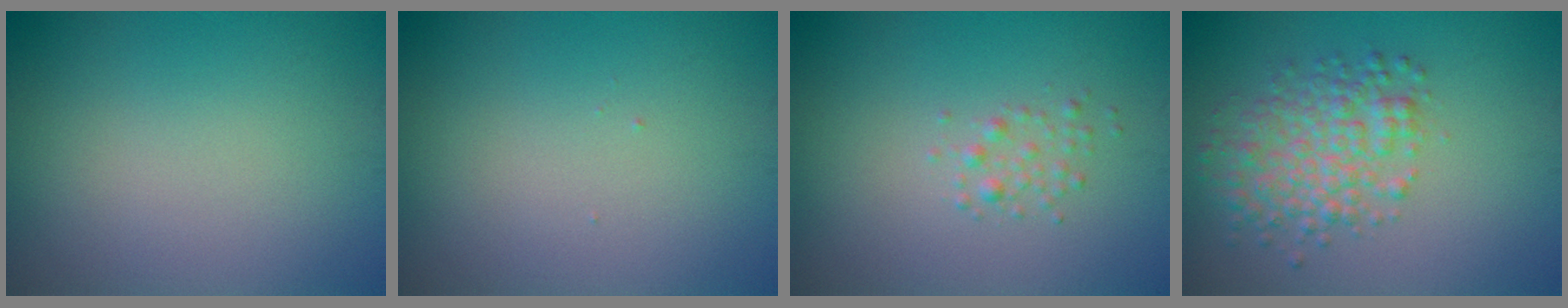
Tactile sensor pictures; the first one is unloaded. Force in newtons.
{"total": 0.0}
{"total": 1.2, "press": 1.2, "slide": 0.0}
{"total": 4.6, "press": 4.6, "slide": 0.1}